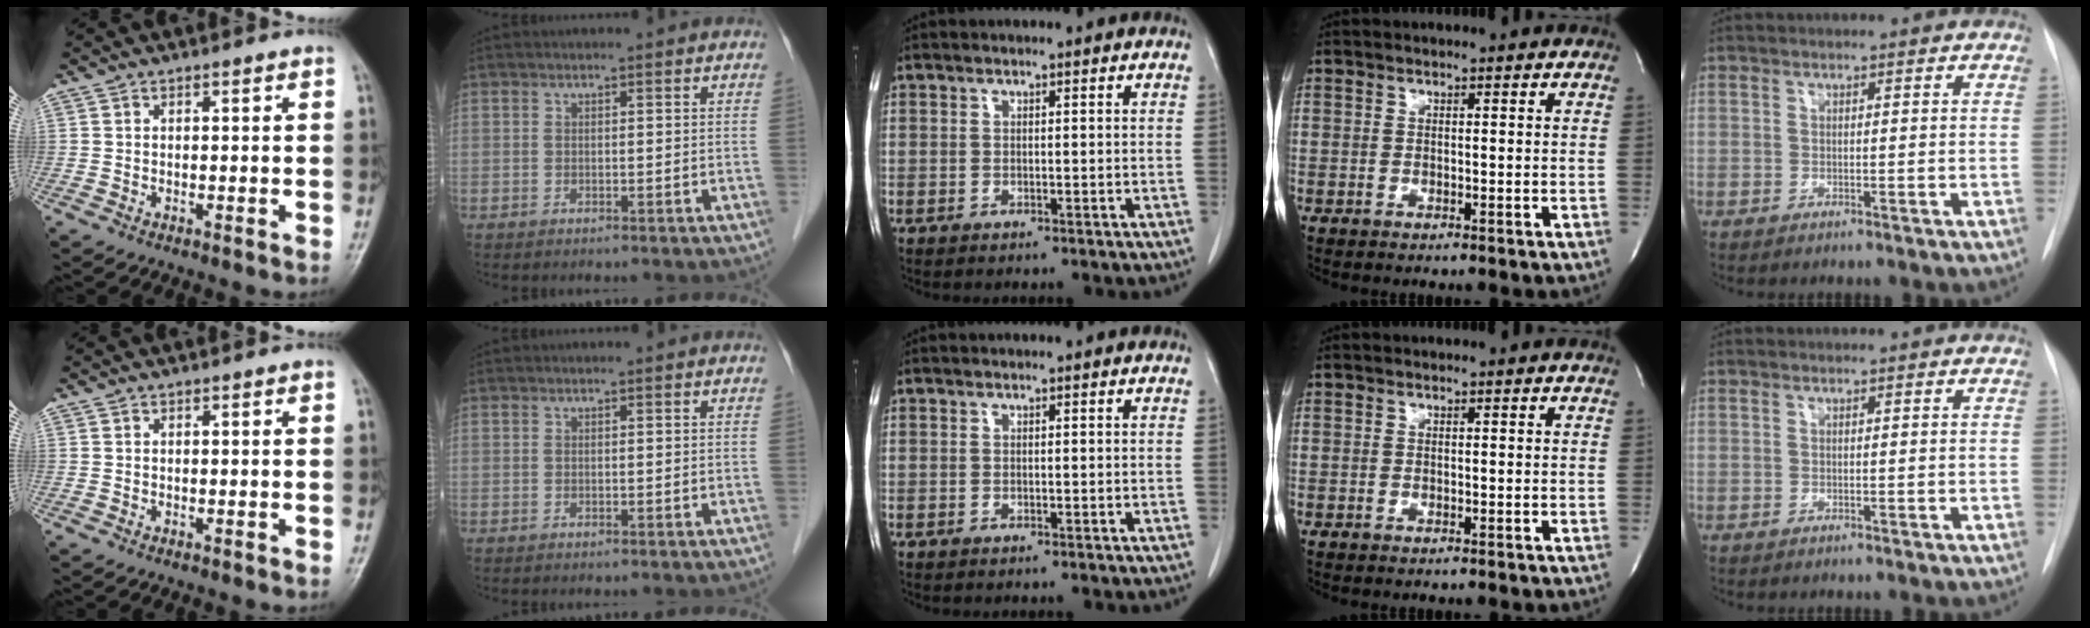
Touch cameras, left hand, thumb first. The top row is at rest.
{}